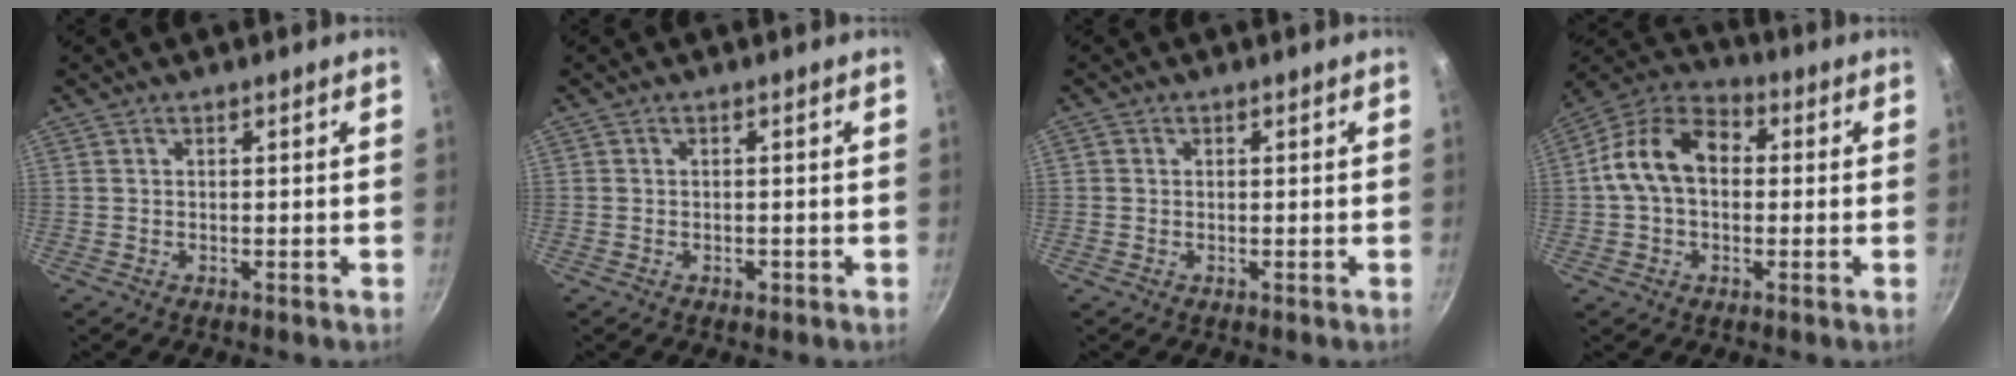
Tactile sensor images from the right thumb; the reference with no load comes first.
{"total": 1.2, "force": [-0.6, 0.9, 0.7], "torque": [-0.010, 0.002, -0.008]}
{"total": 0.6, "force": [-0.1, 0.6, 0.2], "torque": [-0.002, 0.002, -0.003]}
{"total": 12.7, "force": [0.6, 9.0, 8.9], "torque": [-0.132, 0.036, -0.011]}